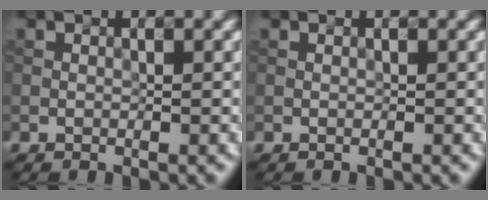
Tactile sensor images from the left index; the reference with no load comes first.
{"total": 0.0}